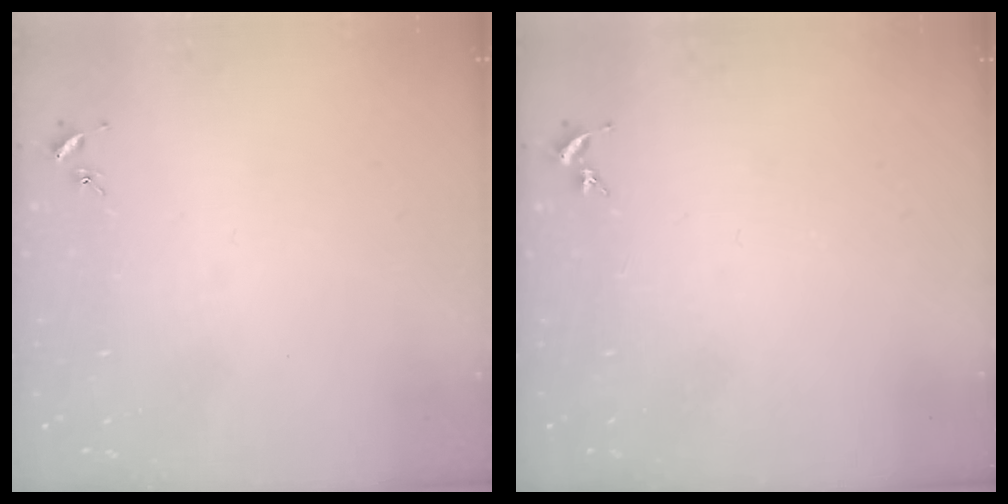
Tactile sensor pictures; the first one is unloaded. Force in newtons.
{"total": 0.0}